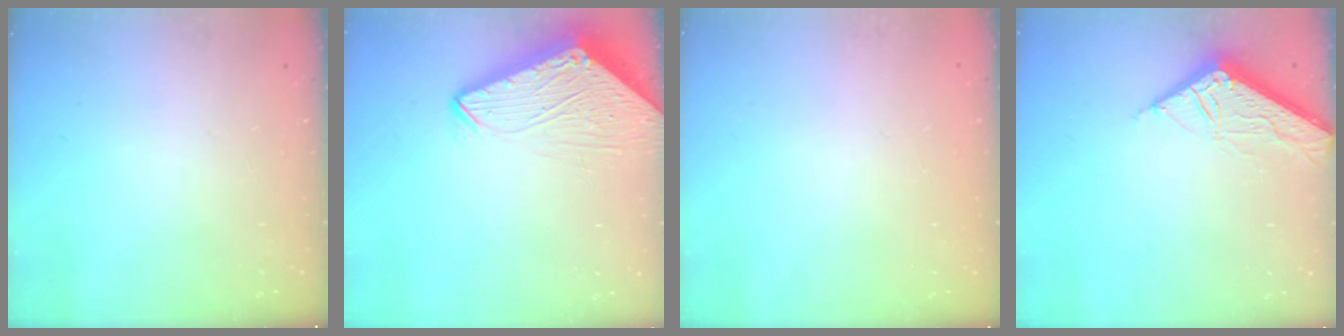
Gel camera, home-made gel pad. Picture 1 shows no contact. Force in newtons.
{"total": 6.0, "press": 6.0, "slide": 0.5}
{"total": 0.0}
{"total": 7.8, "press": 7.8, "slide": 0.3}